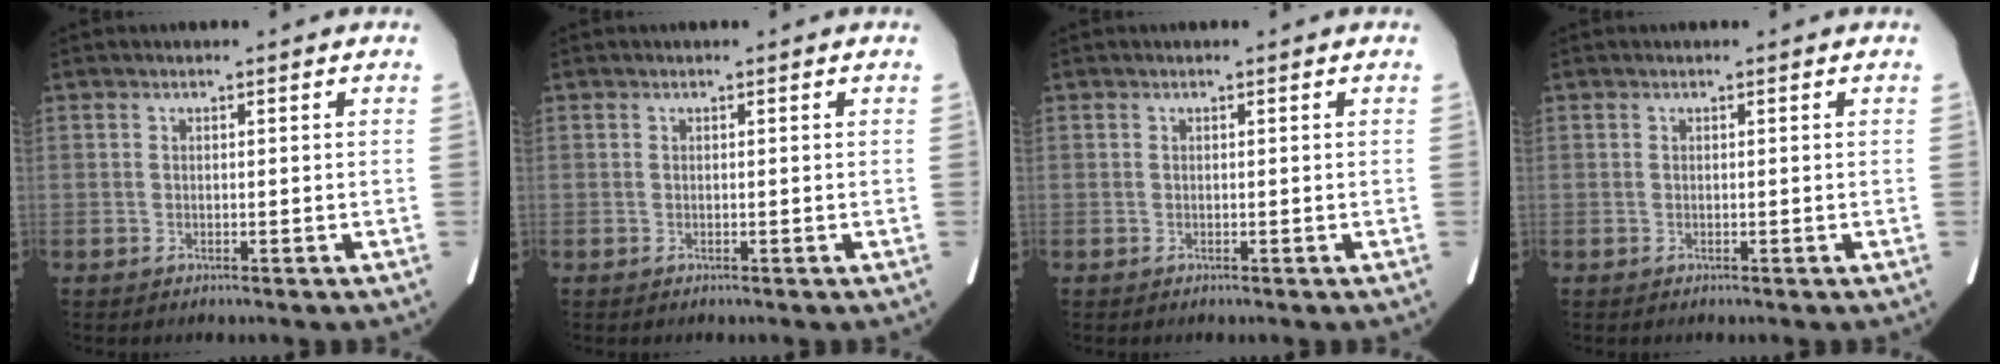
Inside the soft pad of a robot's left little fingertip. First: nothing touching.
{"total": 0.0}
{"total": 0.0}
{"total": 0.0}